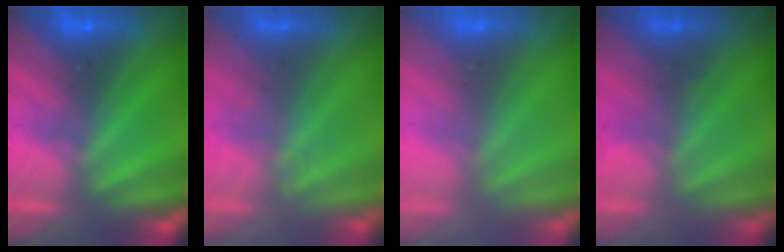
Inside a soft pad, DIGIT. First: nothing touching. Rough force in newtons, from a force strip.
{"total": 1.7}
{"total": 2.6}
{"total": 1.1}